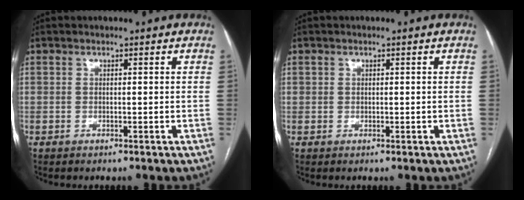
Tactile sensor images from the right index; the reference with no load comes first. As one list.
[{"total": 1.0, "force": [0.3, 0.9, 0.2], "torque": [0.007, 0.001, 0.003]}]